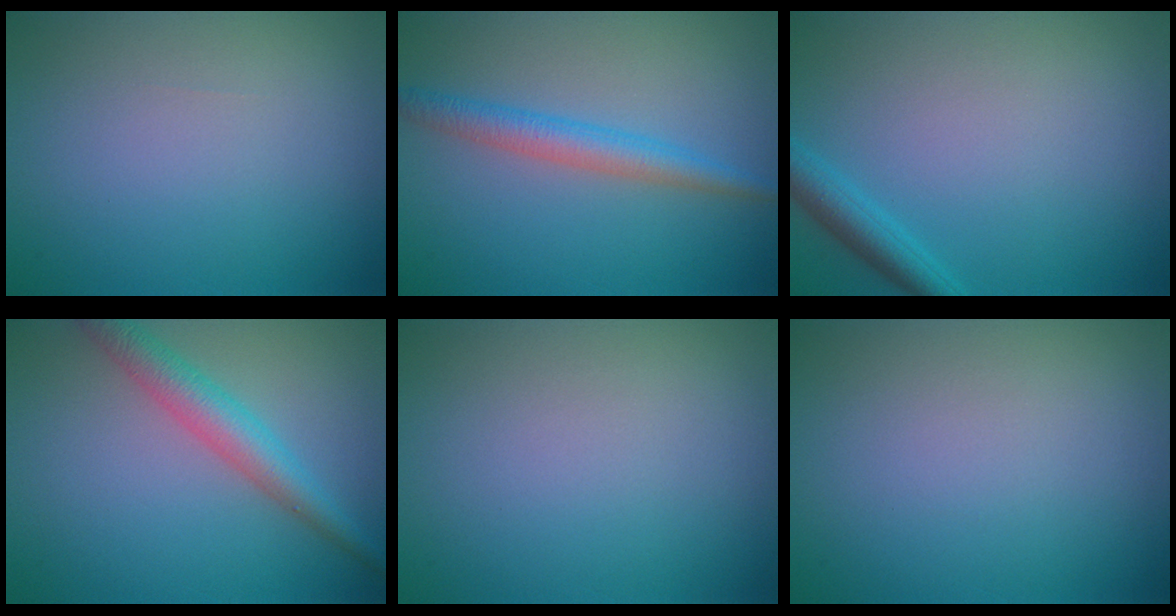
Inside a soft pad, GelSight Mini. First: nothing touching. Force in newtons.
{"total": 2.9, "press": 2.9, "slide": 0.1}
{"total": 2.4, "press": 2.4, "slide": 0.2}
{"total": 3.6, "press": 3.6, "slide": 0.1}
{"total": 0.0}
{"total": 0.0}